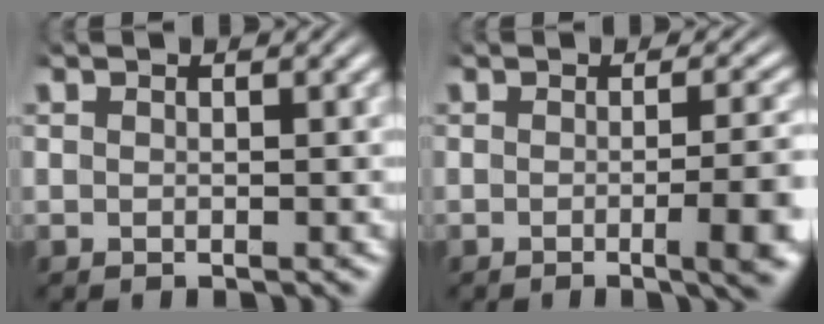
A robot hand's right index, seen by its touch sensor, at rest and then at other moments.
{"total": 4.7, "force": [-1.6, 0.6, 4.4], "torque": [-0.045, 0.004, -0.029]}